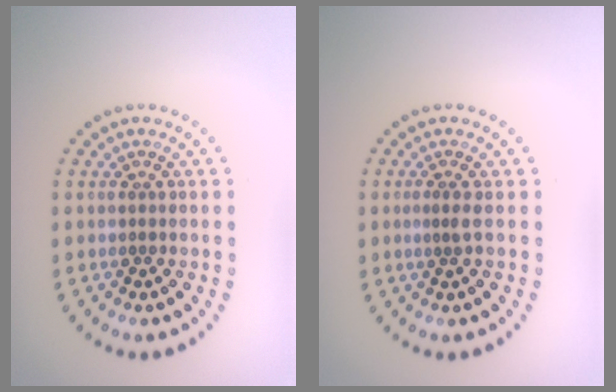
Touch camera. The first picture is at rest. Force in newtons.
{"total": 0.6, "press": 0.3, "slide": 0.6}